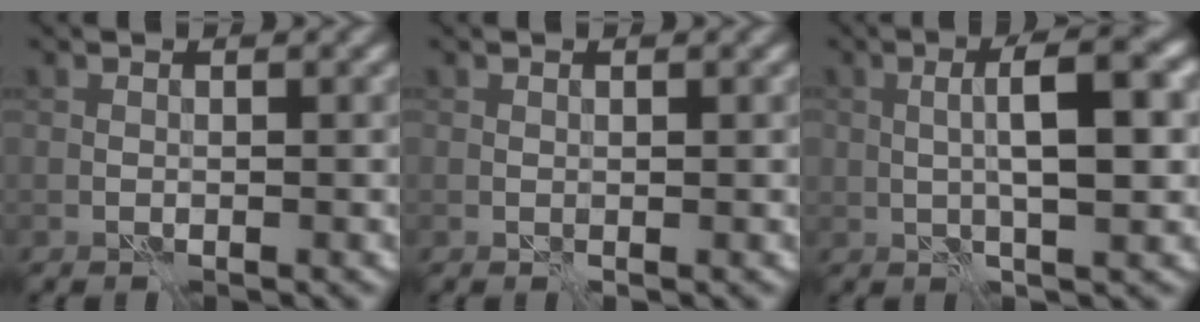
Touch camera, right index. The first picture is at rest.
{"total": 0.0}
{"total": 5.7, "force": [0.6, 1.4, 5.5], "torque": [-0.095, 0.009, 0.008]}